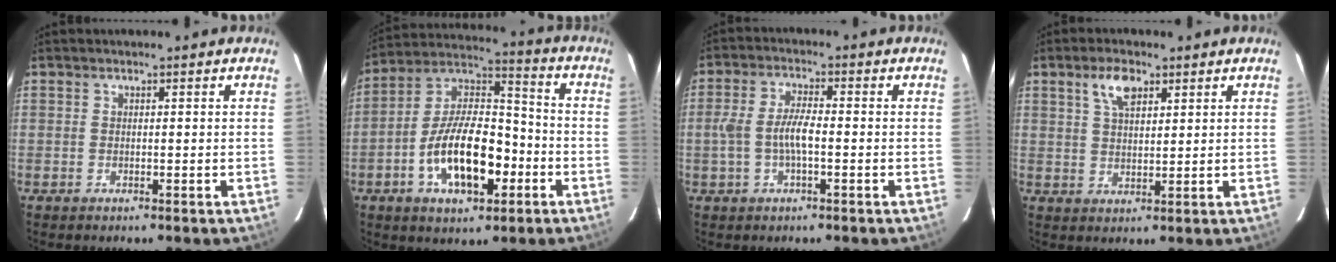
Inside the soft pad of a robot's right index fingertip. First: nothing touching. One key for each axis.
{"total": 16.9, "fx": -5.9, "fy": 7.8, "fz": 13.8, "tx": -0.258, "ty": 0.015, "tz": -0.099}
{"total": 5.7, "fx": -1.3, "fy": 1.6, "fz": 5.3, "tx": -0.112, "ty": 0.007, "tz": -0.023}
{"total": 5.3, "fx": 2.9, "fy": 2.4, "fz": 3.7, "tx": -0.066, "ty": 0.010, "tz": 0.054}